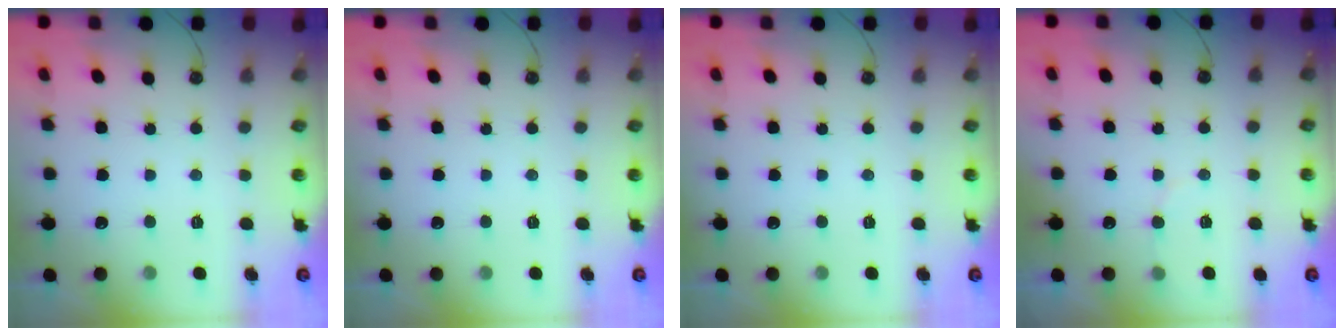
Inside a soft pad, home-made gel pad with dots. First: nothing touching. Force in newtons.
{"total": 0.0}
{"total": 0.0}
{"total": 4.1, "press": 3.8, "slide": 1.5}